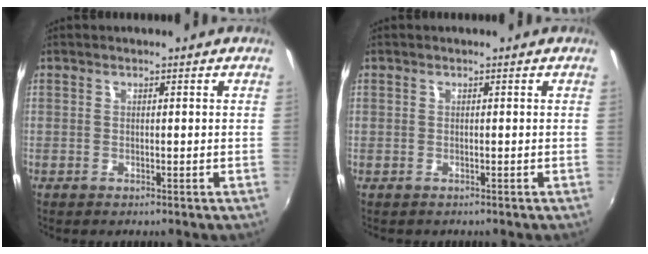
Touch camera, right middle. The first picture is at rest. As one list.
[{"total": 1.4, "force": [-0.5, 1.3, -0.1], "torque": [0.000, 0.006, -0.002]}]